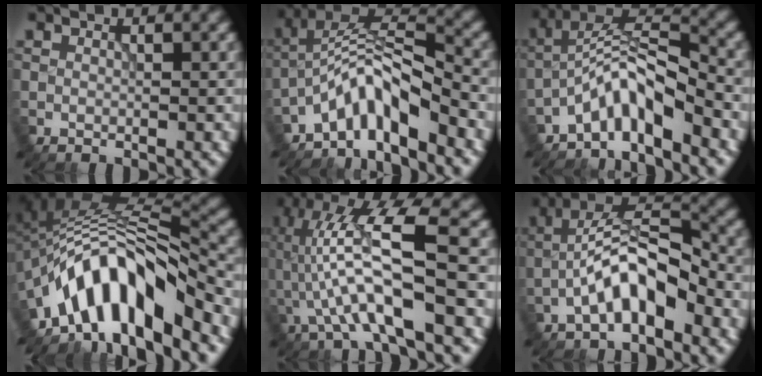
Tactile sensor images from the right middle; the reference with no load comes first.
{"total": 5.9, "force": [-4.1, 1.6, 3.9], "torque": [-0.062, 0.013, -0.084]}
{"total": 5.3, "force": [-3.8, 1.3, 3.4], "torque": [-0.060, 0.016, -0.080]}
{"total": 11.1, "force": [-6.4, 3.8, 8.2], "torque": [-0.119, 0.013, -0.115]}
{"total": 8.8, "force": [-1.4, 1.8, 8.5], "torque": [-0.171, 0.022, -0.028]}
{"total": 6.5, "force": [-2.9, 2.5, 5.3], "torque": [-0.094, 0.024, -0.055]}